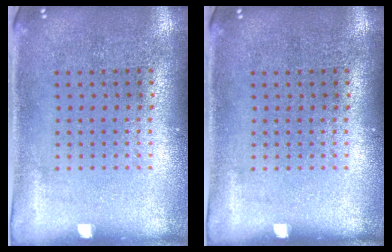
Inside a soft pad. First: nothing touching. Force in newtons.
{"total": 0.0}